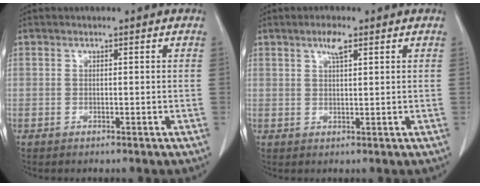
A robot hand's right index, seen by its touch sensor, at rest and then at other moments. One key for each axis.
{"total": 2.8, "fx": 1.7, "fy": 0.6, "fz": 2.1, "tx": -0.040, "ty": 0.004, "tz": 0.029}